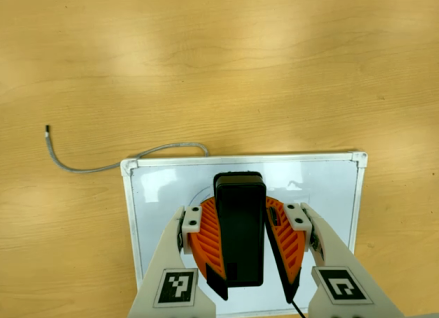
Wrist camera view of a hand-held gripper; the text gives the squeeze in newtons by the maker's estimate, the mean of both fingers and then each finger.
{"total": 10.3, "left": 9.1, "right": 11.4}